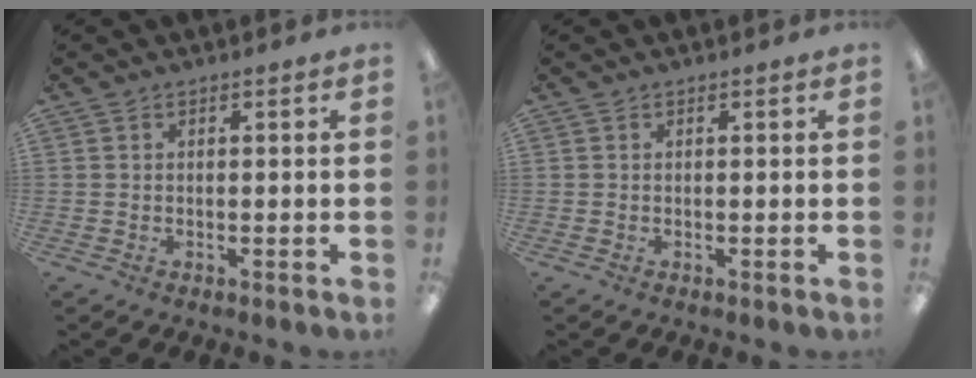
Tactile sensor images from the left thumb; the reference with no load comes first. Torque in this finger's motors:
{"motor_torque": [-0.17, 0.18, -0.23, 0.05, 0.00]}